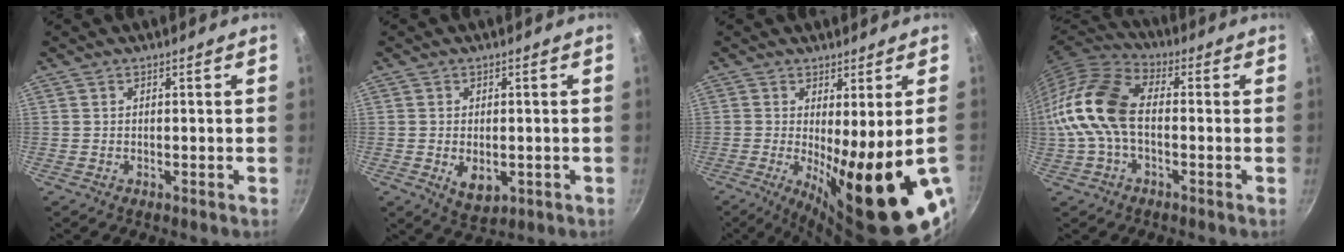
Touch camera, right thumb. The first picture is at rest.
{"total": 5.3, "force": [-0.9, 3.4, 3.9], "torque": [-0.053, -0.009, -0.004]}
{"total": 18.5, "force": [-4.1, 3.7, 17.7], "torque": [-0.245, -0.031, -0.038]}
{"total": 13.4, "force": [-0.9, 8.1, 10.7], "torque": [-0.206, 0.038, -0.036]}